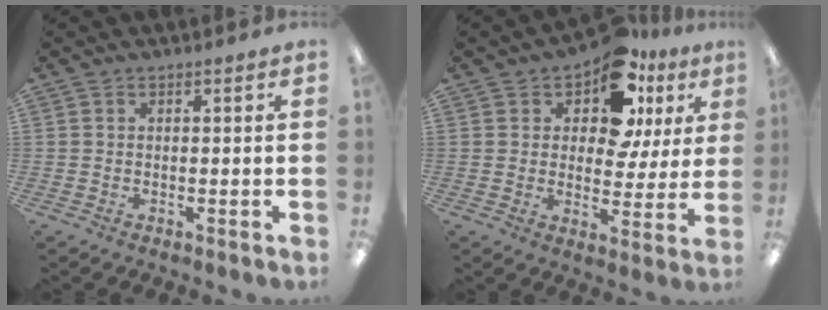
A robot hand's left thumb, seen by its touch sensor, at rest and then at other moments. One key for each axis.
{"total": 13.7, "fx": 9.1, "fy": 6.8, "fz": 7.6, "tx": -0.131, "ty": -0.045, "tz": 0.160}